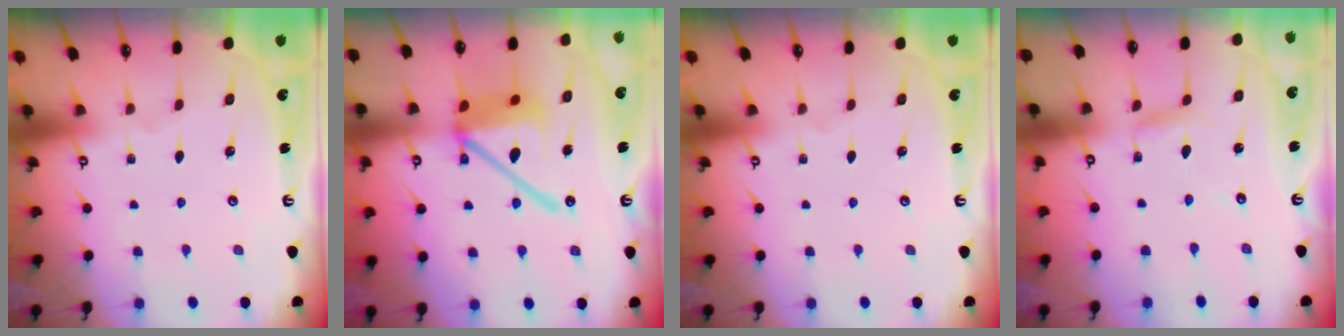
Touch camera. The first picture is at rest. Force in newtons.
{"total": 16.4, "press": 16.2, "slide": 2.2}
{"total": 0.0}
{"total": 2.2, "press": 2.2, "slide": 0.1}